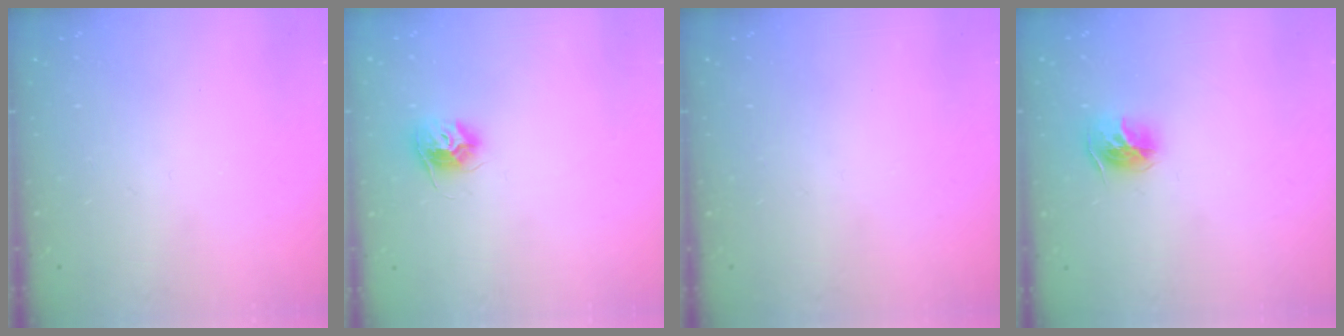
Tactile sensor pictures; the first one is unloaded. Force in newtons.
{"total": 9.3, "press": 9.3, "slide": 0.5}
{"total": 0.0}
{"total": 10.3, "press": 10.3, "slide": 0.6}